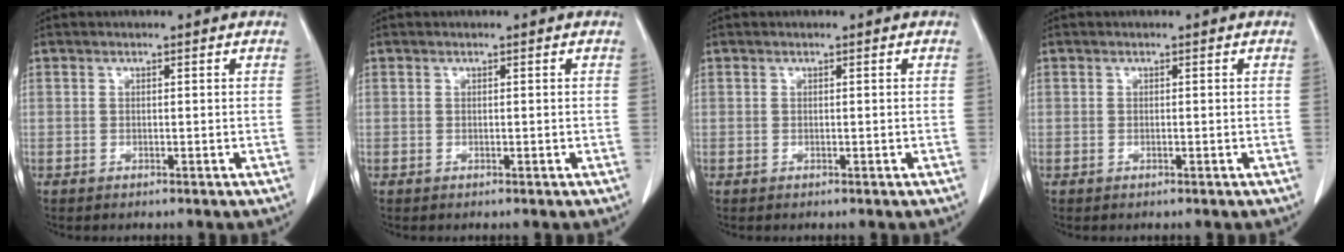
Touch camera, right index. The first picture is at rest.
{"total": 0.0}
{"total": 0.0}
{"total": 0.0}